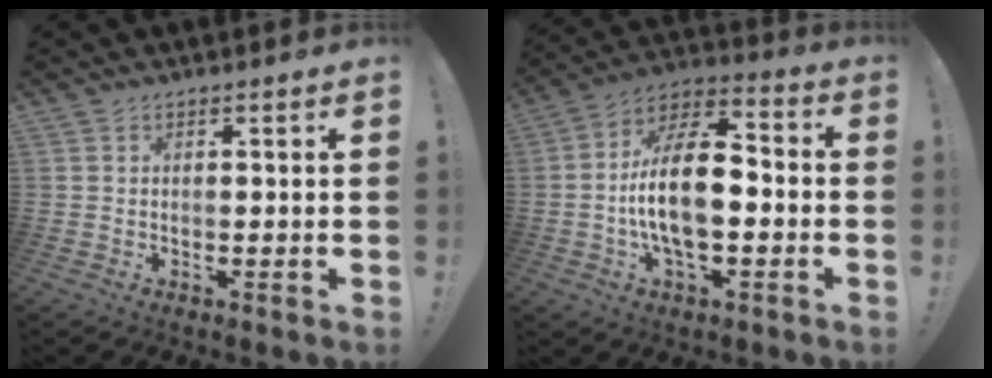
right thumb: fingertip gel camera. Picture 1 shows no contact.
{"total": 16.7, "force": [-3.0, 8.0, 14.4], "torque": [-0.263, 0.012, -0.054]}